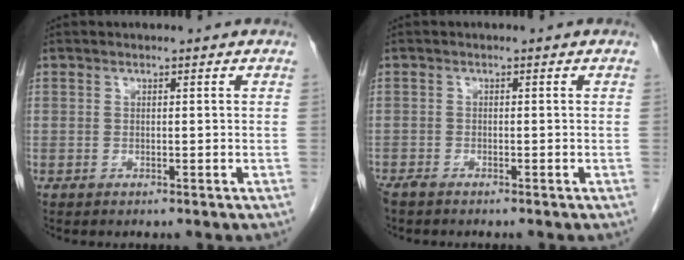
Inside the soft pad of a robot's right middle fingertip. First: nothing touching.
{"total": 1.8, "force": [-1.5, 0.4, 0.8], "torque": [-0.020, -0.005, -0.027]}